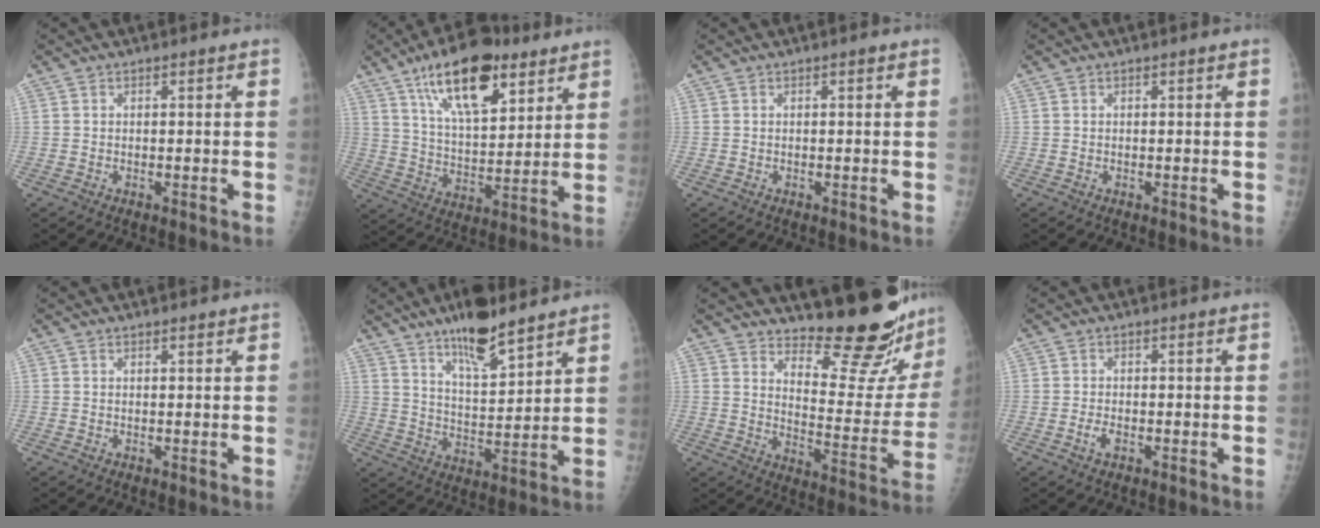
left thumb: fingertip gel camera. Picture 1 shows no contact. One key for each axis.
{"total": 19.2, "fx": 11.0, "fy": 8.3, "fz": 13.4, "tx": -0.186, "ty": -0.043, "tz": 0.188}
{"total": 0.0}
{"total": 0.0}
{"total": 0.7, "fx": 0.6, "fy": 0.2, "fz": 0.2, "tx": -0.005, "ty": -0.005, "tz": 0.010}
{"total": 12.4, "fx": 9.1, "fy": 3.3, "fz": 7.7, "tx": -0.112, "ty": -0.059, "tz": 0.159}
{"total": 18.5, "fx": 17.0, "fy": 2.8, "fz": 6.9, "tx": -0.059, "ty": -0.177, "tz": 0.226}
{"total": 1.8, "fx": -0.7, "fy": 1.0, "fz": 1.3, "tx": -0.025, "ty": 0.001, "tz": -0.013}